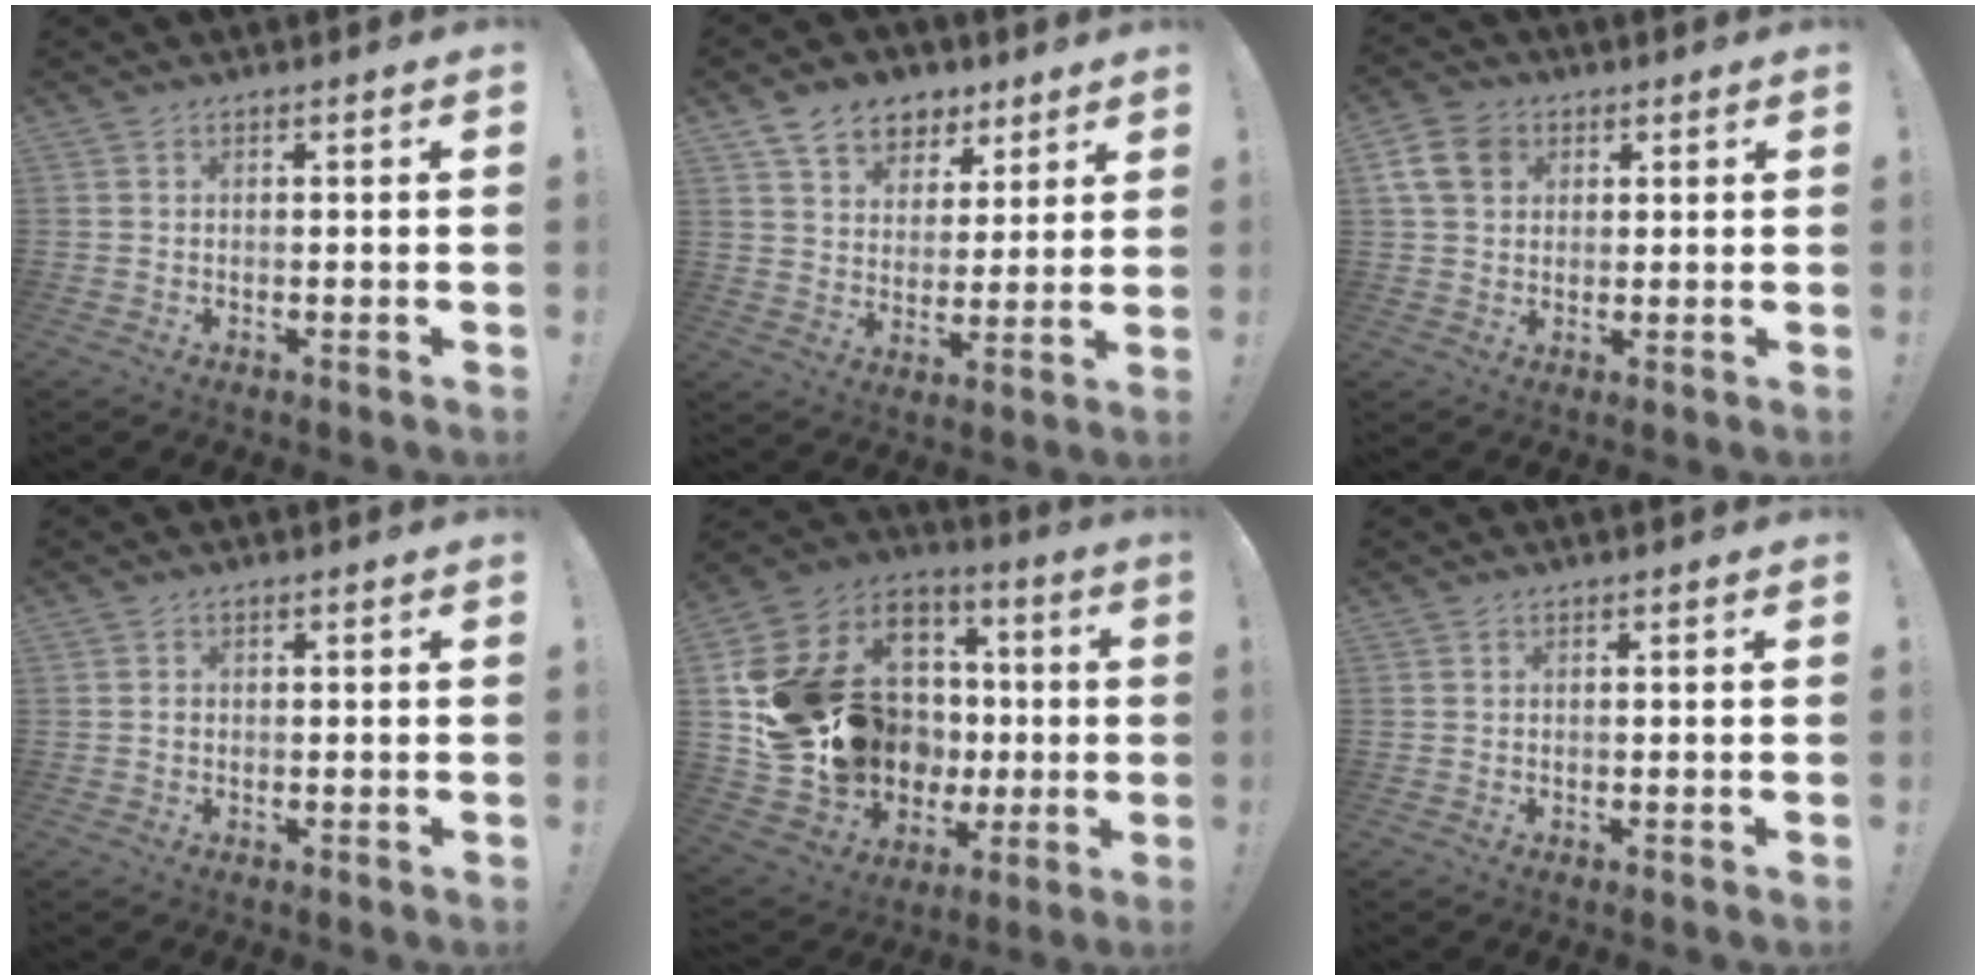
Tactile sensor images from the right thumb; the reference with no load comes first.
{"total": 10.6, "force": [7.1, 7.2, 3.2], "torque": [-0.044, -0.049, 0.137]}
{"total": 10.2, "force": [3.7, 7.8, 5.4], "torque": [-0.106, -0.008, 0.076]}
{"total": 0.6, "force": [-0.2, 0.6, -0.2], "torque": [0.000, 0.004, -0.002]}
{"total": 24.0, "force": [1.7, 20.4, 12.6], "torque": [-0.219, -0.017, 0.114]}
{"total": 0.0}